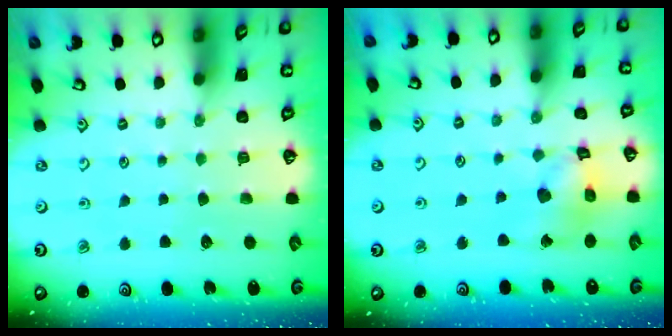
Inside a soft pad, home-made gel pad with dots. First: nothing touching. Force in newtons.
{"total": 12.3, "press": 12.2, "slide": 1.5}